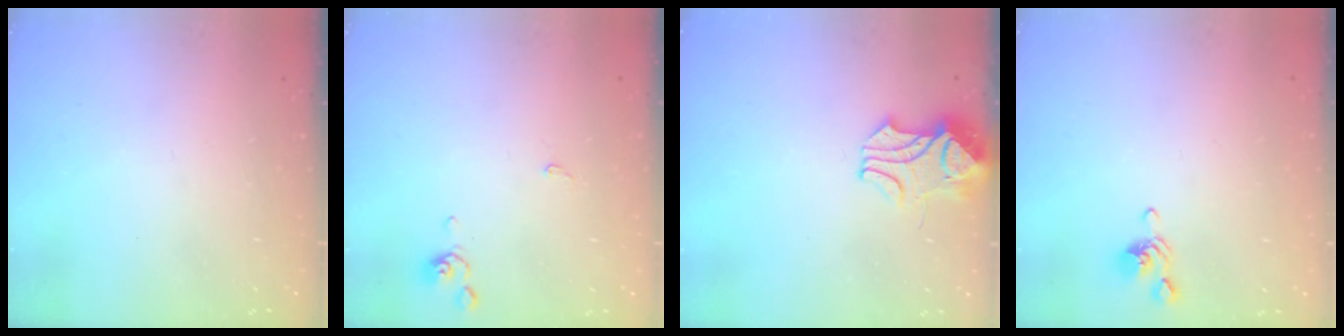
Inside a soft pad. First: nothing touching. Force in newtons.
{"total": 0.7, "press": 0.6, "slide": 0.3}
{"total": 2.6, "press": 2.4, "slide": 1.0}
{"total": 2.6, "press": 2.5, "slide": 0.5}